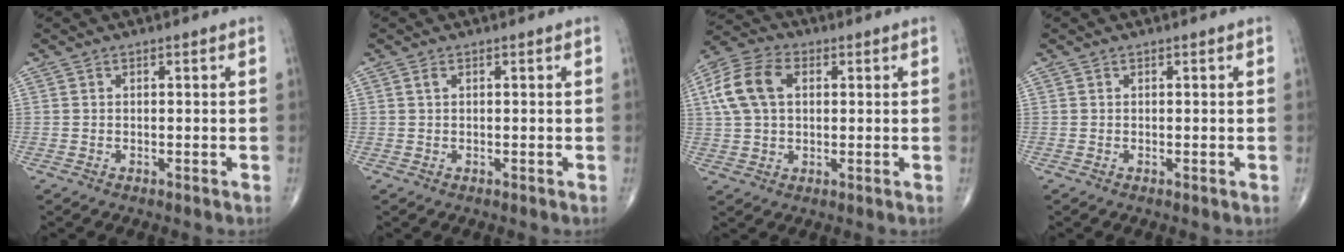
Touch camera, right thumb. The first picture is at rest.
{"total": 0.6, "force": [0.3, 0.3, 0.5], "torque": [-0.010, 0.006, 0.005]}
{"total": 10.9, "force": [2.4, 7.2, 7.8], "torque": [-0.158, 0.021, 0.041]}
{"total": 0.0}